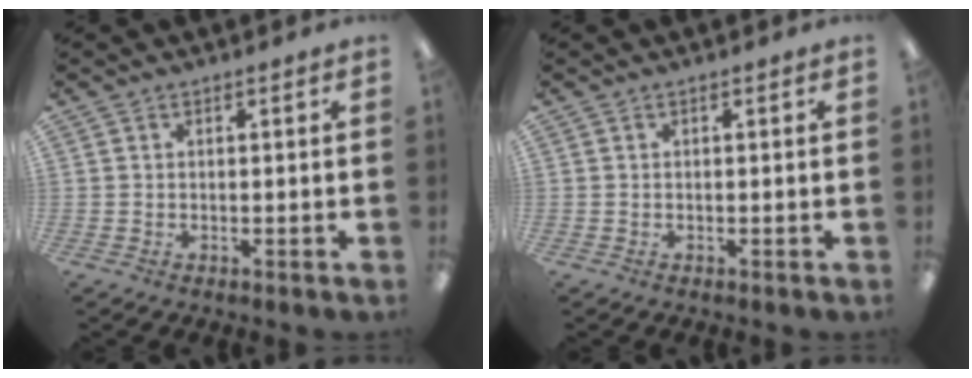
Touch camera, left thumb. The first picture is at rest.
{"total": 0.0}